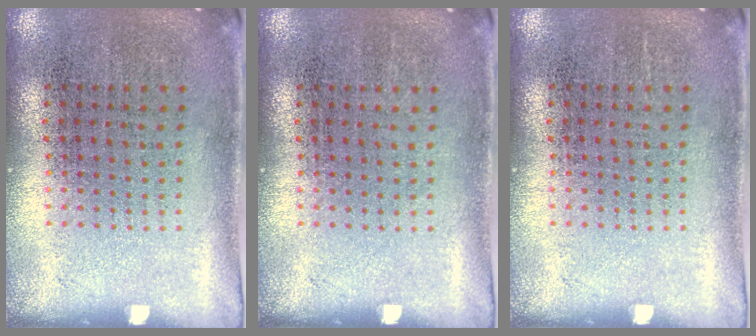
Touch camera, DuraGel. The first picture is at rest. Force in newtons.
{"total": 0.0}
{"total": 0.0}